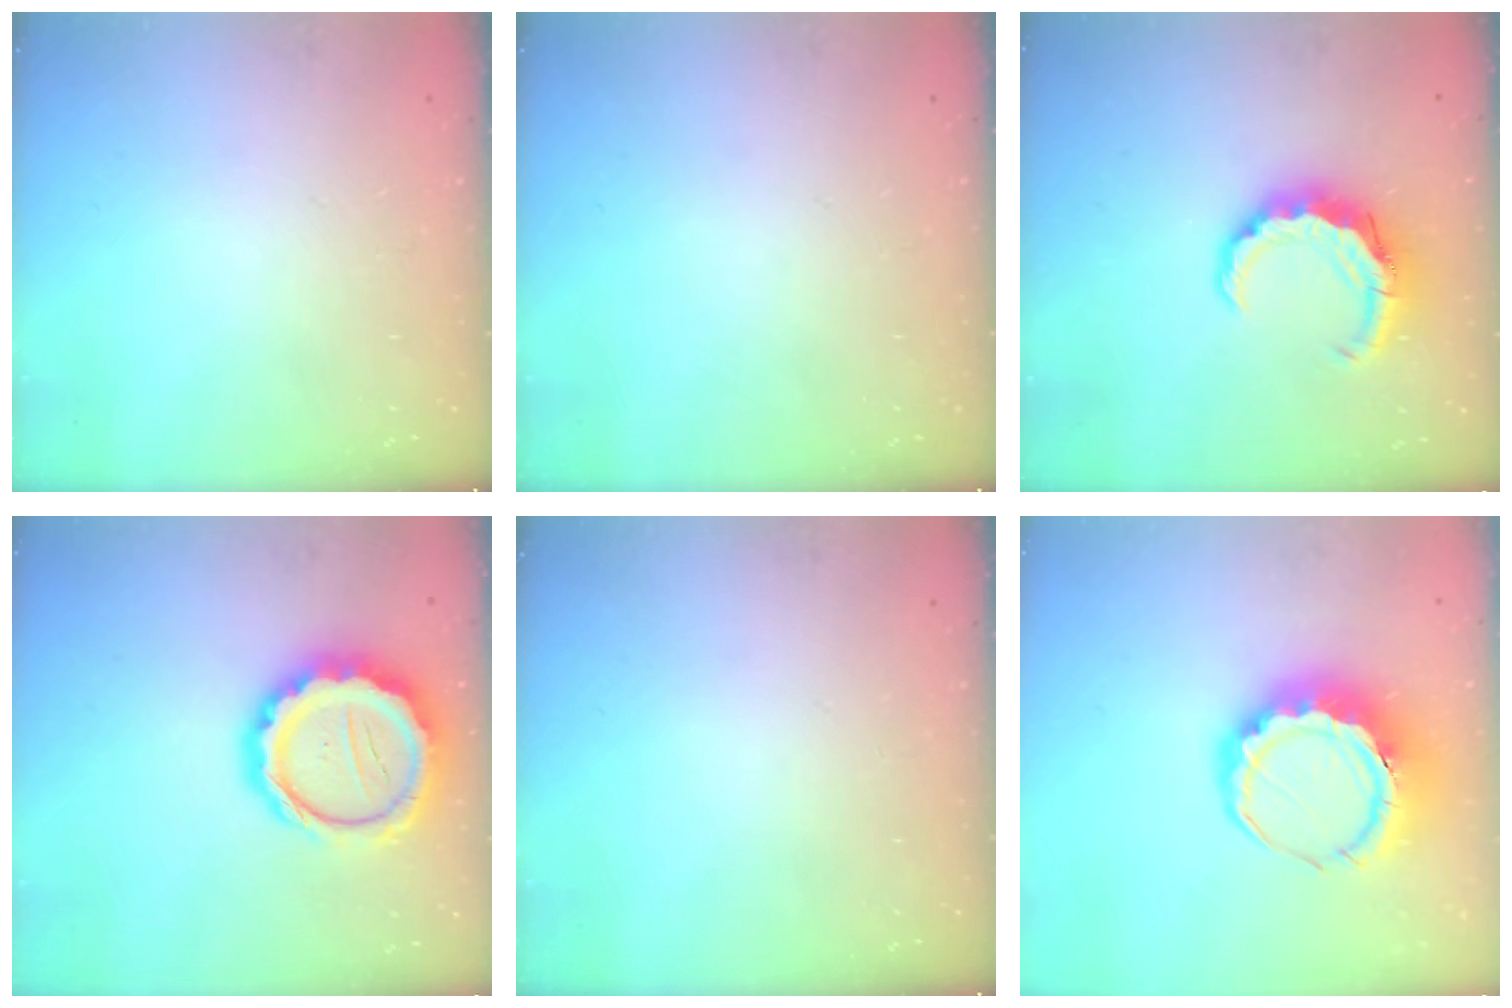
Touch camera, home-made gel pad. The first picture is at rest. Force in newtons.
{"total": 0.0}
{"total": 9.3, "press": 9.2, "slide": 1.4}
{"total": 17.0, "press": 16.6, "slide": 3.5}
{"total": 0.0}
{"total": 12.5, "press": 12.3, "slide": 2.2}